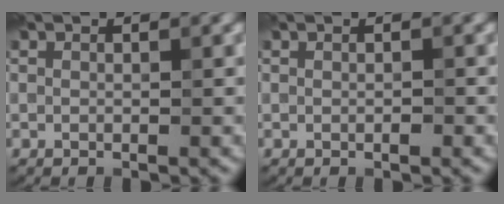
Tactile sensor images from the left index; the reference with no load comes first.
{"total": 0.6, "force": [-0.2, 0.1, 0.6], "torque": [-0.013, 0.001, -0.002]}